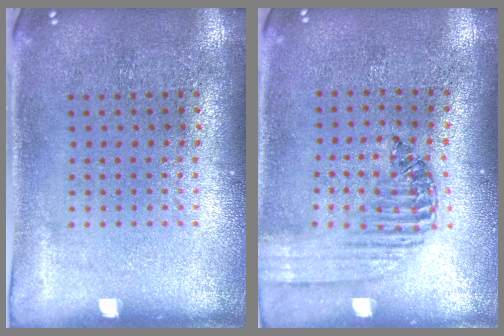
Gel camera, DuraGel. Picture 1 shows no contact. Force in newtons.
{"total": 1.4, "press": 1.4, "slide": 0.4}